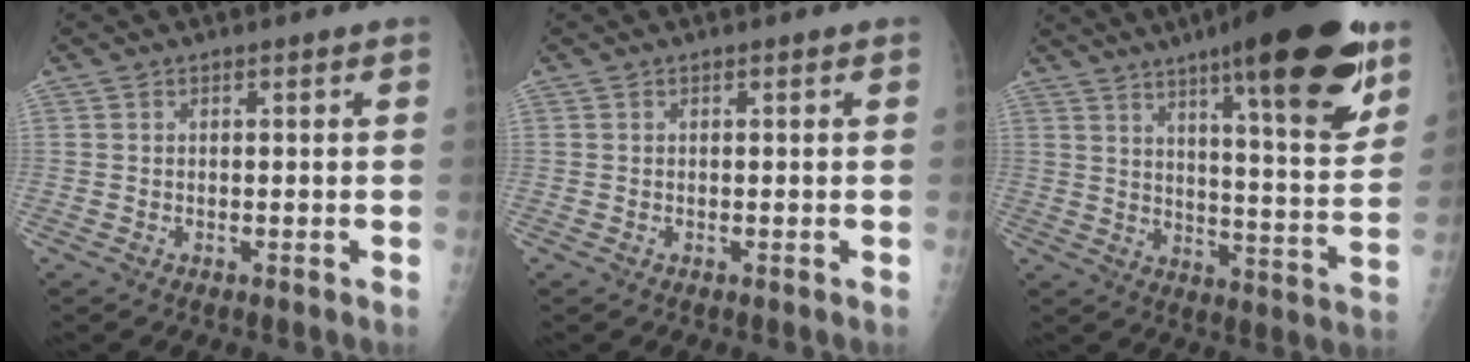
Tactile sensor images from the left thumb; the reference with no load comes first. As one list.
[{"total": 0.0}, {"total": 24.0, "force": [14.5, 4.7, 18.6], "torque": [-0.245, -0.063, 0.214]}]